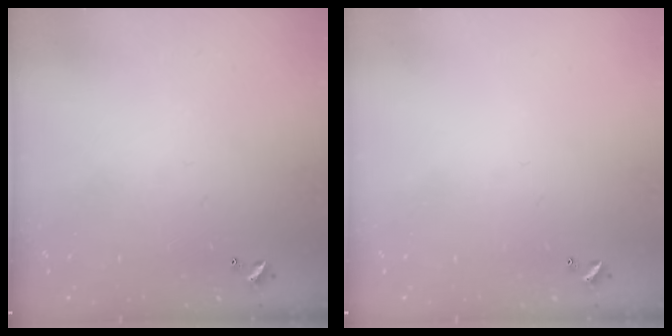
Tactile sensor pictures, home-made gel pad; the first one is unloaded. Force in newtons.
{"total": 0.0}